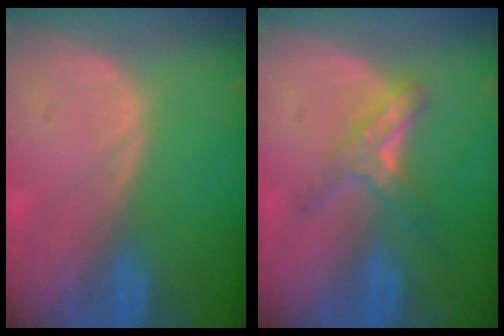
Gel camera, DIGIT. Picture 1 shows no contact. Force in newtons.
{"total": 5.5, "press": 4.9, "slide": 2.6}